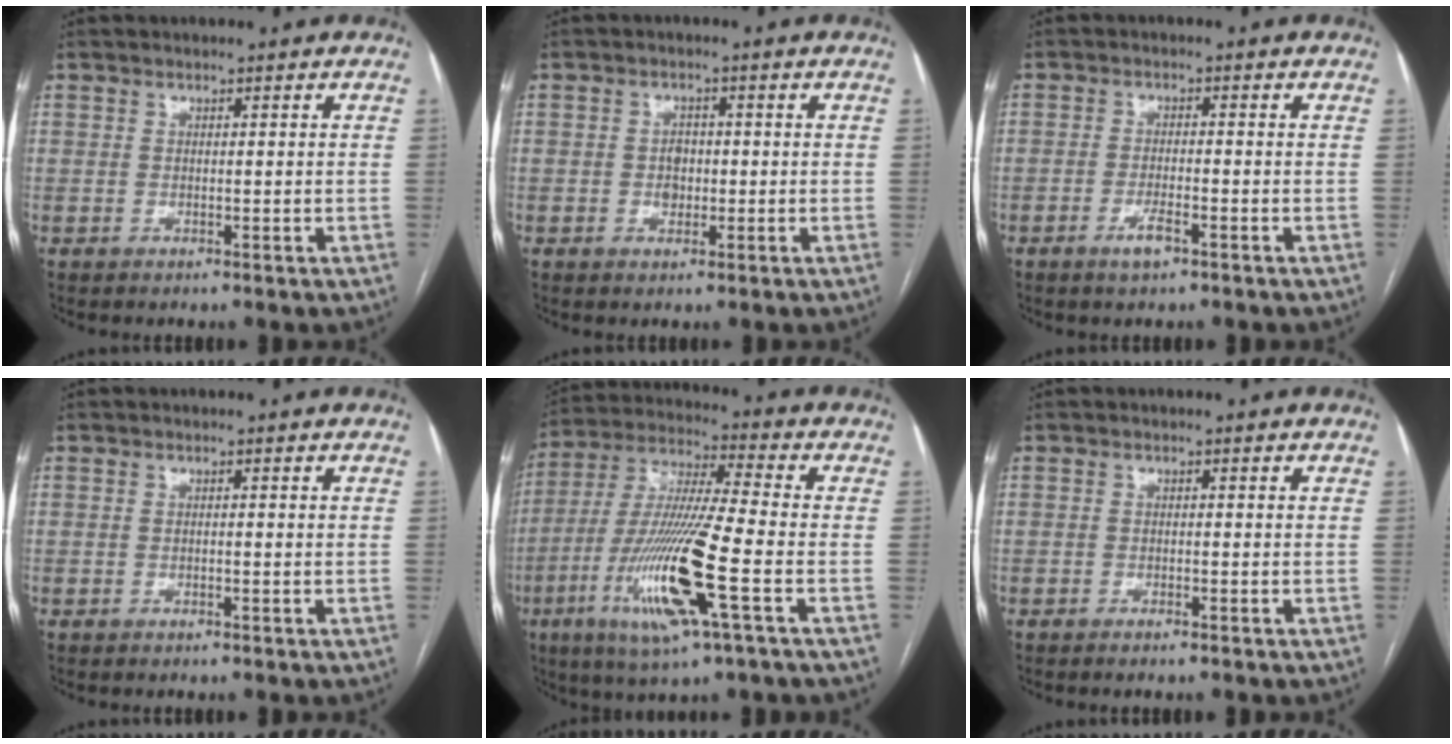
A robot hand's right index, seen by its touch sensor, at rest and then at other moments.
{"total": 2.3, "force": [-0.4, 1.8, 1.4], "torque": [-0.019, 0.005, -0.004]}
{"total": 3.1, "force": [-1.8, 0.5, 2.5], "torque": [-0.049, -0.003, -0.033]}
{"total": 0.0}
{"total": 17.1, "force": [-5.9, 0.4, 16.0], "torque": [-0.332, -0.021, -0.112]}
{"total": 1.1, "force": [-0.8, -0.2, 0.6], "torque": [-0.013, -0.001, -0.014]}